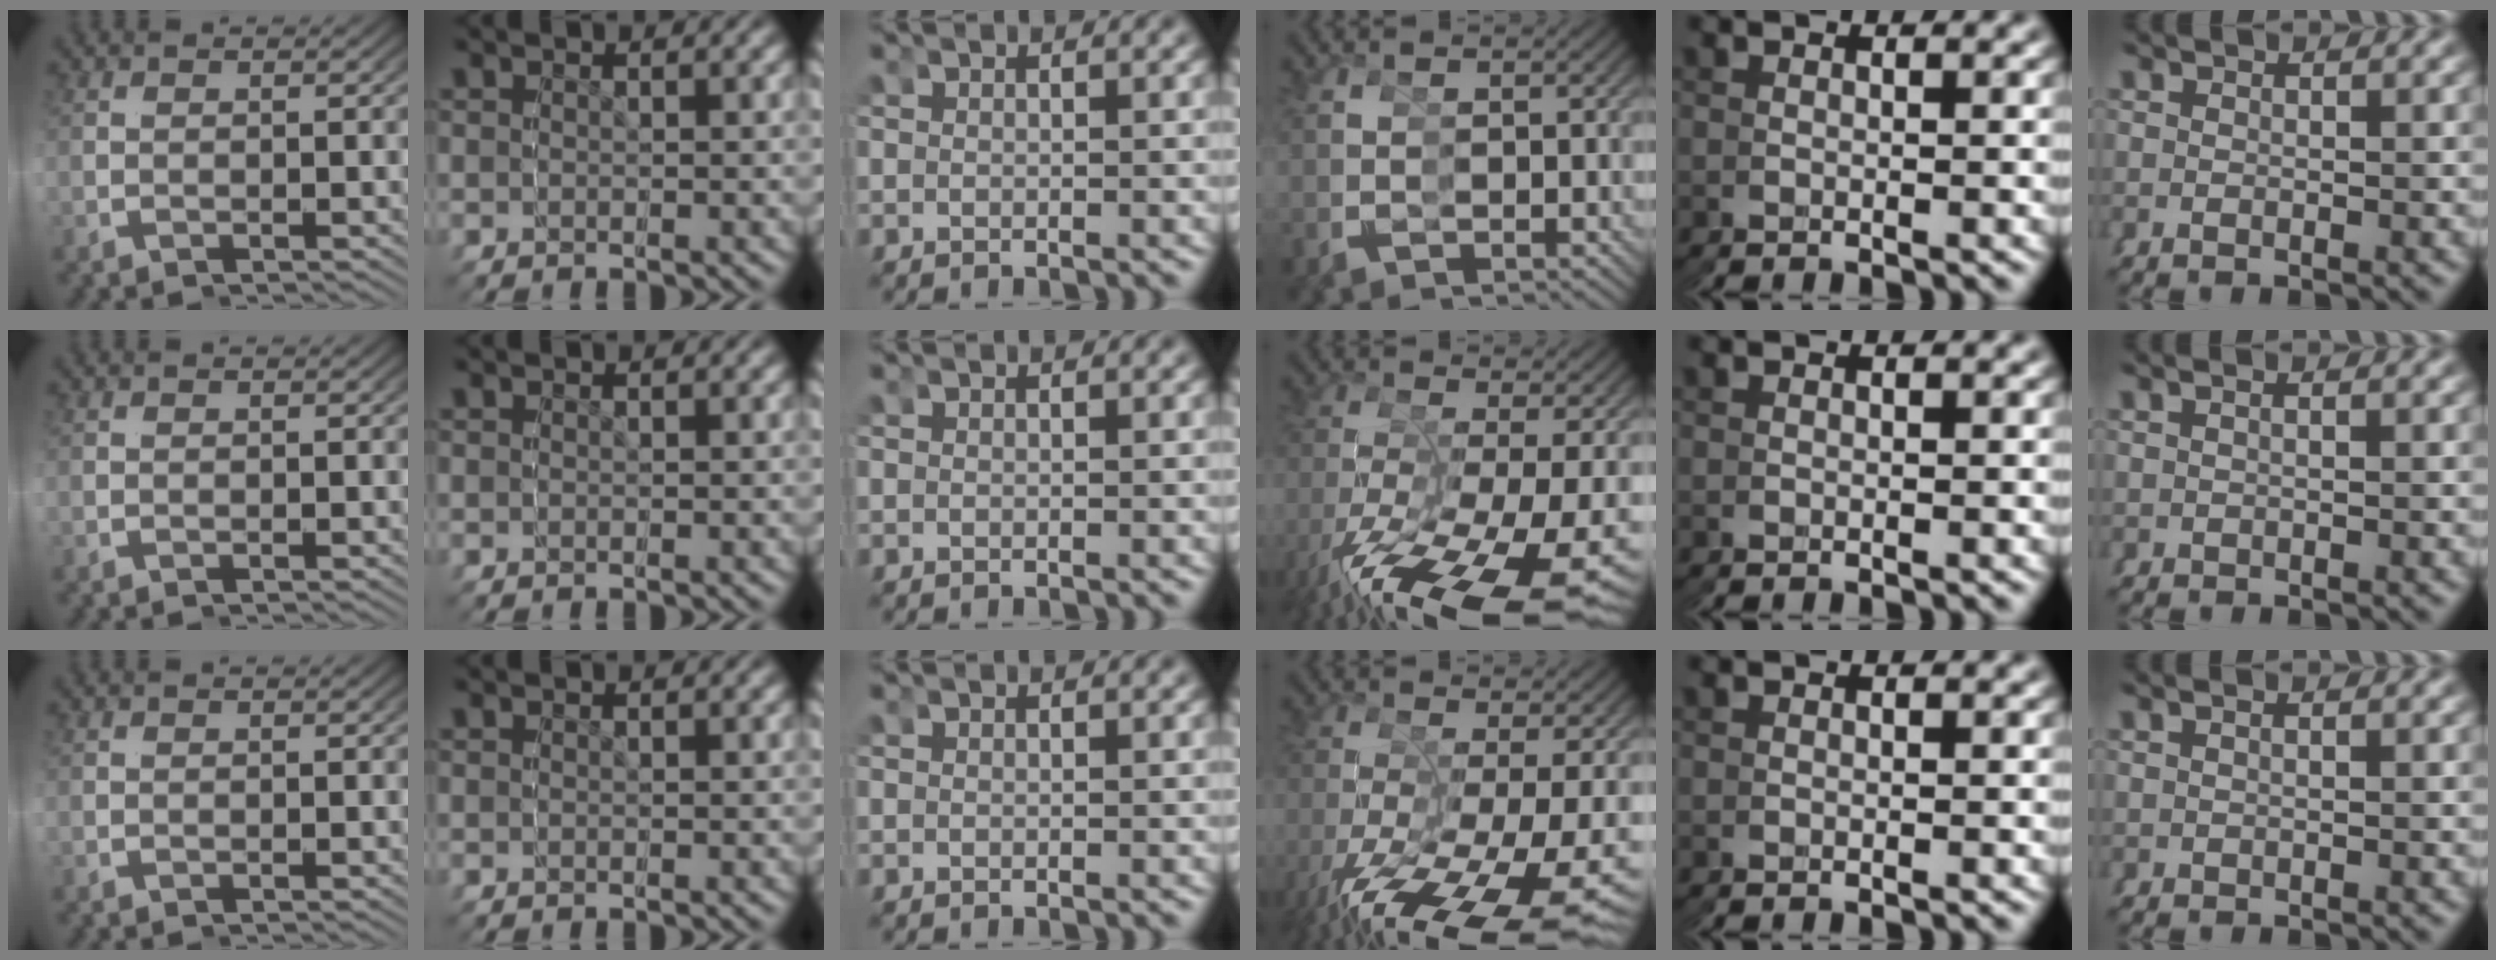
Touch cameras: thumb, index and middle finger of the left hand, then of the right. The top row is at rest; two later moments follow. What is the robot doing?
{"motion": "grasp_and_lifting", "object": "glasses"}